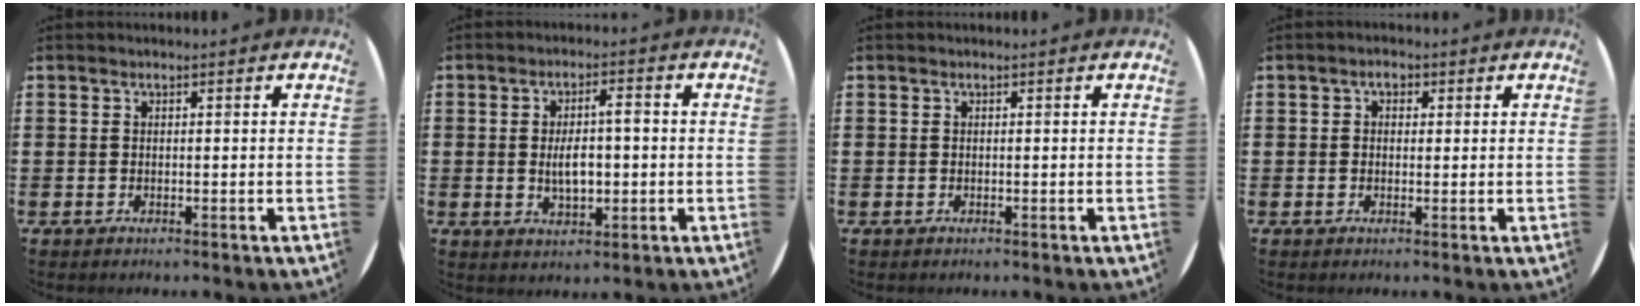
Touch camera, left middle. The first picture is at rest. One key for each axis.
{"total": 5.2, "fx": -0.1, "fy": 2.1, "fz": 4.7, "tx": -0.069, "ty": 0.000, "tz": -0.006}
{"total": 0.0}
{"total": 1.7, "fx": 0.8, "fy": 1.2, "fz": 0.9, "tx": -0.011, "ty": 0.006, "tz": 0.011}